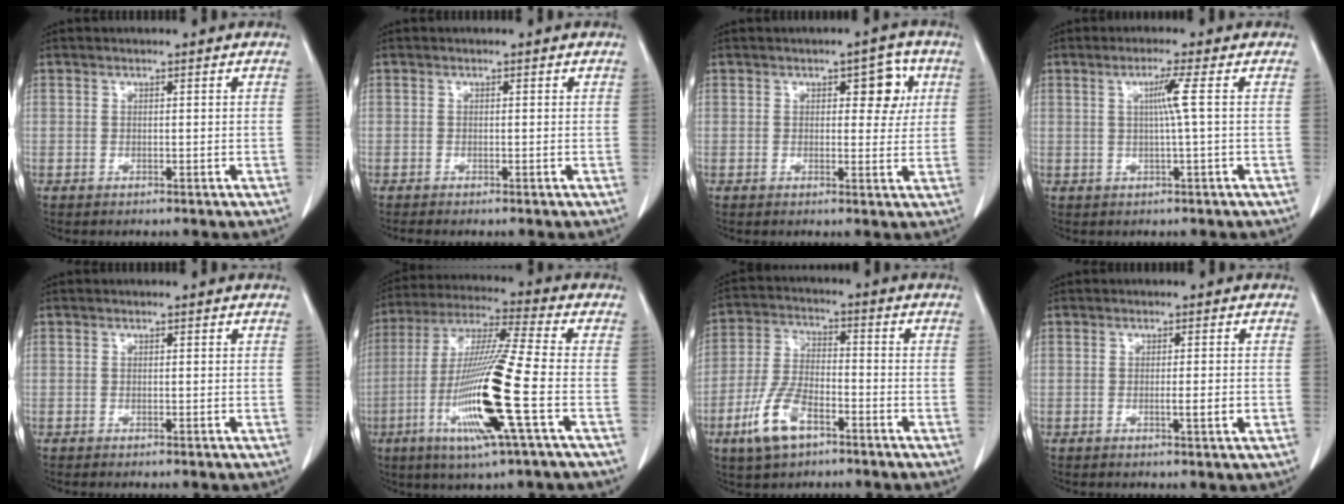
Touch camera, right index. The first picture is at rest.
{"total": 0.8, "force": [-0.7, -0.1, 0.4], "torque": [-0.008, 0.000, -0.013]}
{"total": 5.1, "force": [1.7, 2.5, 4.1], "torque": [-0.044, 0.011, 0.021]}
{"total": 3.4, "force": [0.5, -1.1, 3.2], "torque": [-0.062, 0.000, 0.010]}
{"total": 0.0}
{"total": 17.3, "force": [-5.2, -0.4, 16.5], "torque": [-0.338, -0.020, -0.105]}
{"total": 9.5, "force": [-5.2, 3.8, 7.0], "torque": [-0.159, 0.000, -0.099]}
{"total": 2.4, "force": [-0.6, -0.1, 2.4], "torque": [-0.038, -0.005, -0.009]}